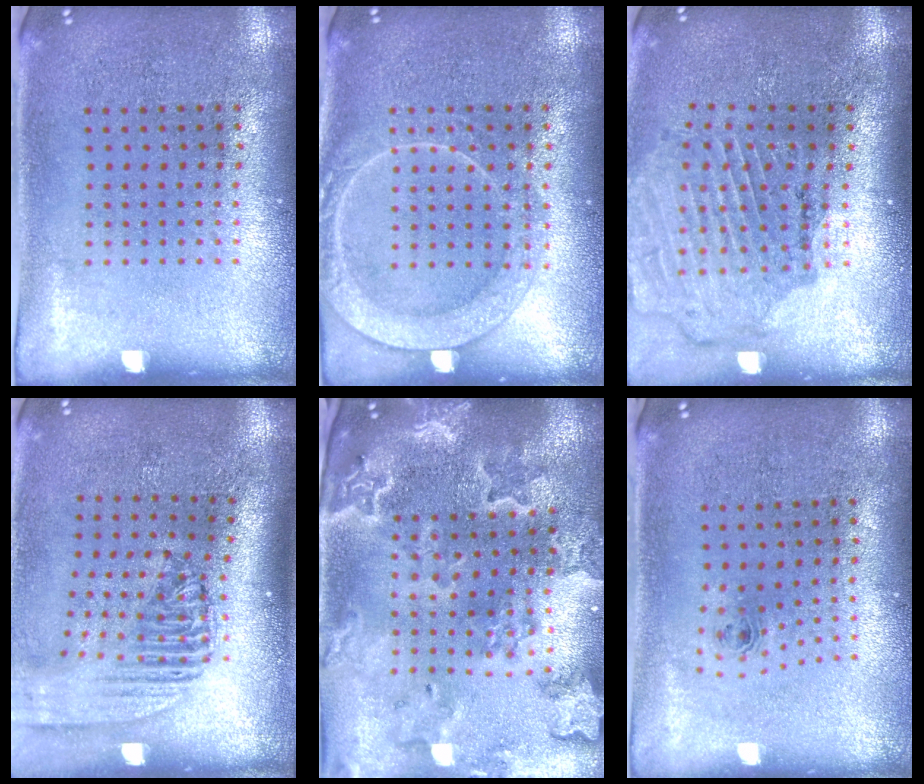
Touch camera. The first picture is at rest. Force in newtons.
{"total": 2.7, "press": 2.6, "slide": 0.3}
{"total": 1.7, "press": 1.7, "slide": 0.1}
{"total": 2.3, "press": 1.8, "slide": 1.5}
{"total": 2.9, "press": 2.7, "slide": 1.0}
{"total": 0.7, "press": 0.3, "slide": 0.7}